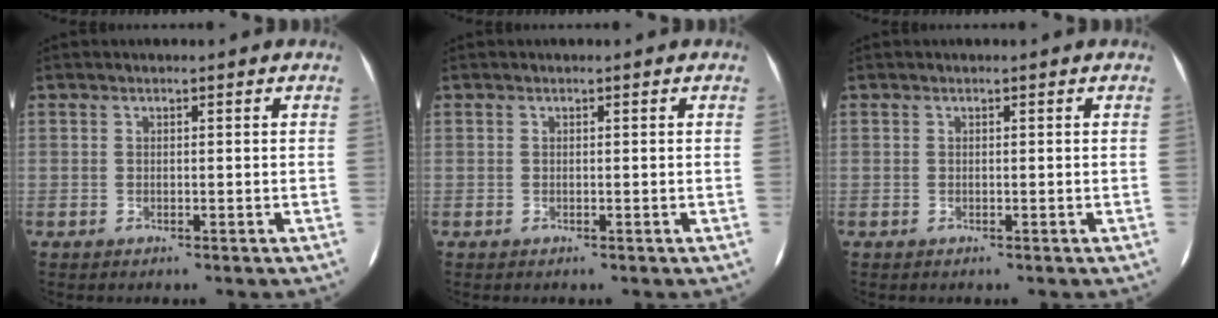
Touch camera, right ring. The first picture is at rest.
{"total": 0.0}
{"total": 0.0}